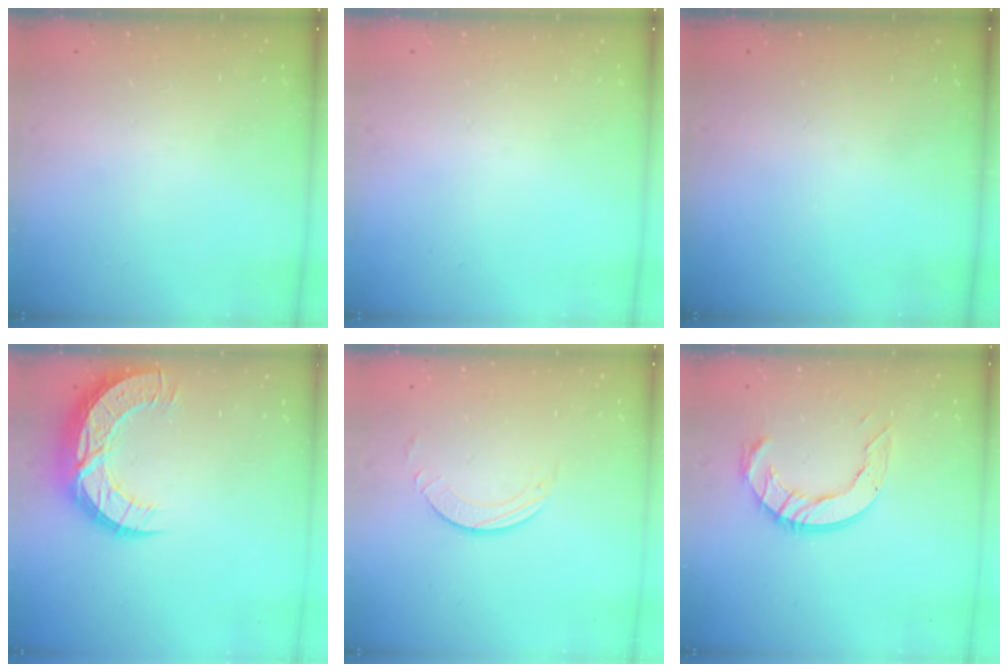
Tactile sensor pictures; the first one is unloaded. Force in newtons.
{"total": 0.0}
{"total": 0.0}
{"total": 13.7, "press": 13.7, "slide": 1.0}
{"total": 1.9, "press": 1.9, "slide": 0.2}
{"total": 10.6, "press": 10.5, "slide": 0.9}